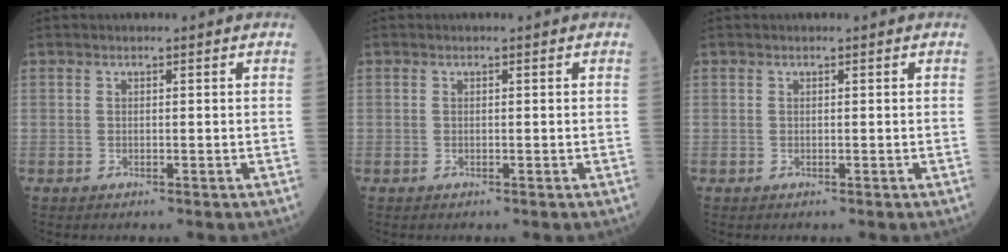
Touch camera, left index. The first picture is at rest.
{"total": 0.0}
{"total": 0.0}